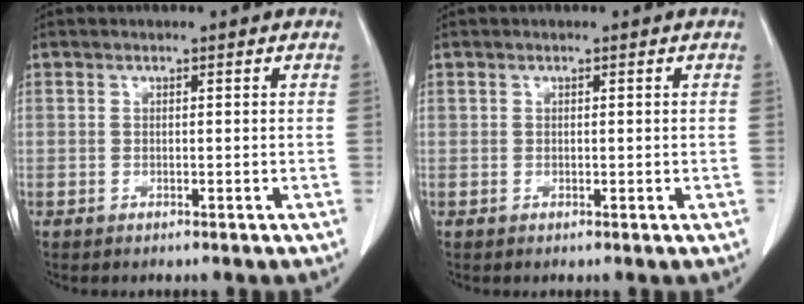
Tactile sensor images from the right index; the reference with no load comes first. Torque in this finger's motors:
{"motor_torque": [-0.09, 0.08, -0.04, 0.00]}